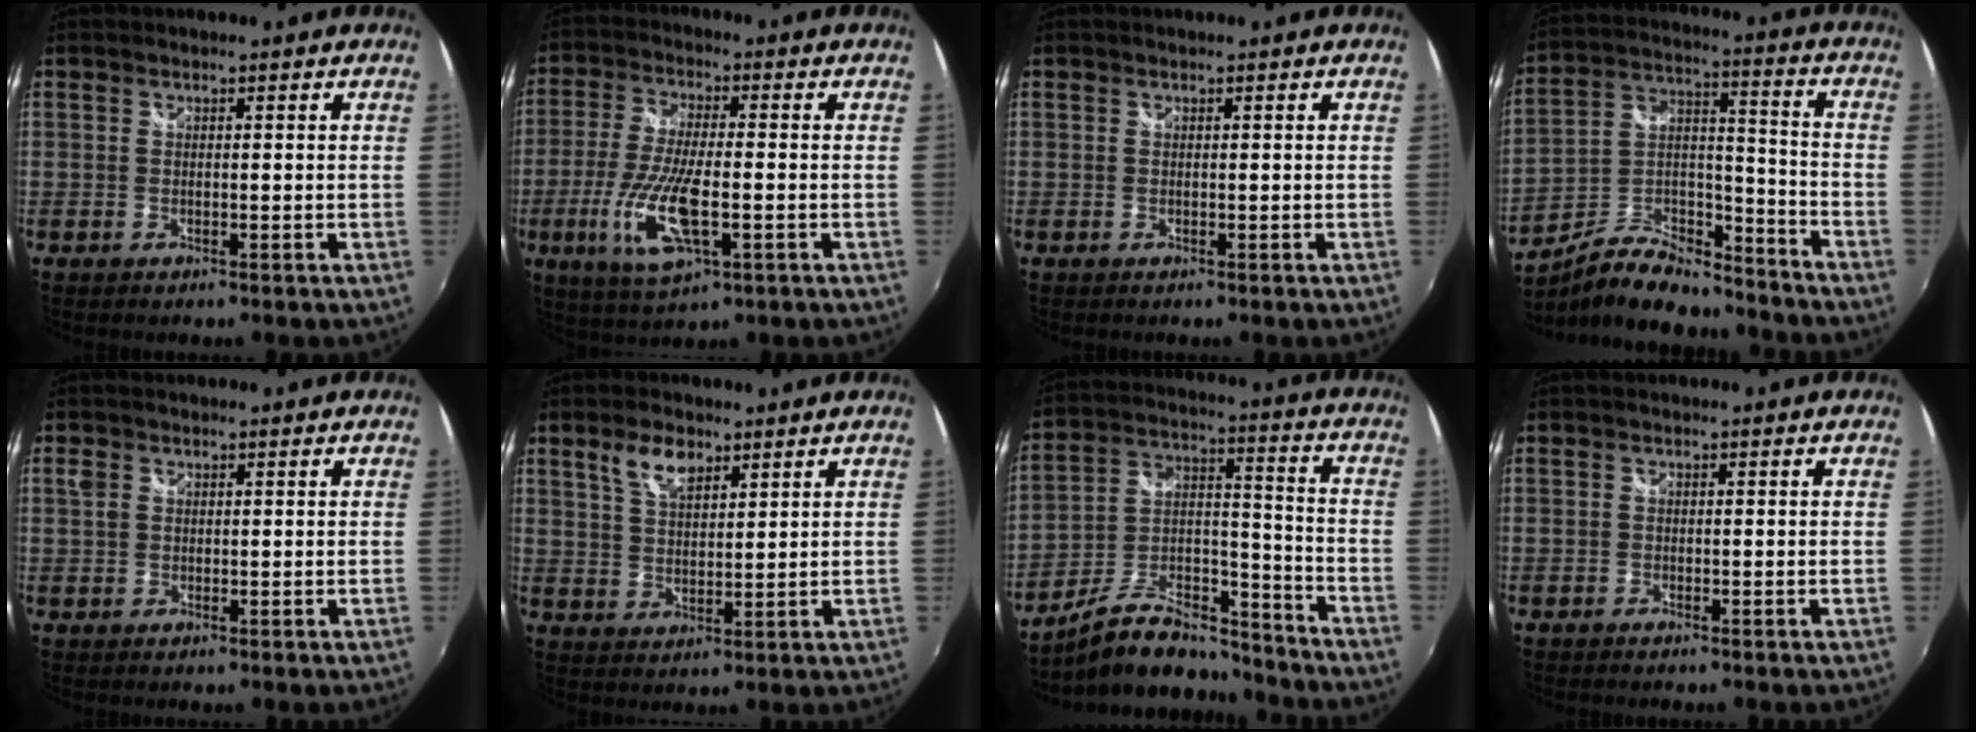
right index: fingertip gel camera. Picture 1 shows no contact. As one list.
[{"total": 12.7, "force": [-3.8, 3.7, 11.6], "torque": [-0.243, -0.019, -0.072]}, {"total": 0.0}, {"total": 15.8, "force": [-11.8, 6.3, 8.5], "torque": [-0.169, 0.021, -0.196]}, {"total": 1.8, "force": [0.5, 1.5, 0.9], "torque": [-0.019, 0.004, 0.007]}, {"total": 5.9, "force": [3.7, 2.9, 3.7], "torque": [-0.066, 0.009, 0.069]}, {"total": 16.2, "force": [-13.2, 6.0, 7.2], "torque": [-0.139, 0.030, -0.214]}, {"total": 0.7, "force": [-0.6, 0.3, 0.1], "torque": [-0.007, -0.002, -0.014]}]